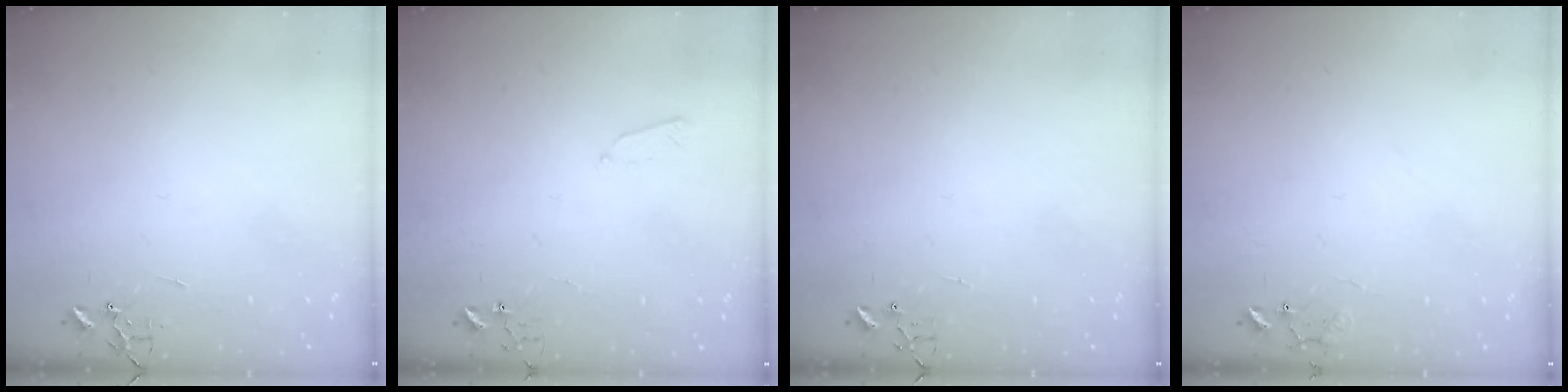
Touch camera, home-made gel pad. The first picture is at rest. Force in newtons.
{"total": 3.4, "press": 3.4, "slide": 0.5}
{"total": 3.9, "press": 3.9, "slide": 0.4}
{"total": 8.6, "press": 8.6, "slide": 0.5}